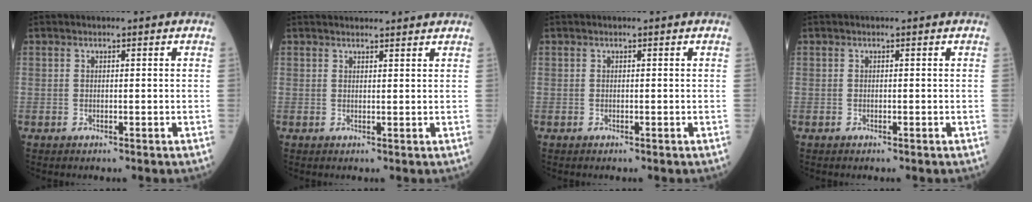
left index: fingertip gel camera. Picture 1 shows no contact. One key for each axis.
{"total": 7.6, "fx": 7.2, "fy": 1.0, "fz": 2.2, "tx": -0.023, "ty": 0.028, "tz": 0.082}
{"total": 0.0}
{"total": 0.0}